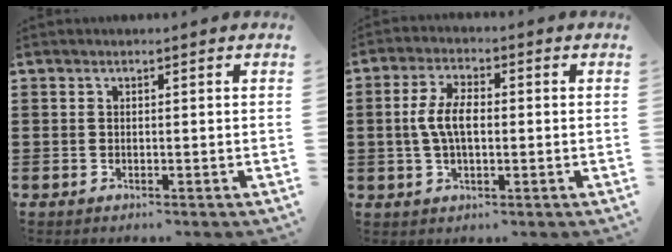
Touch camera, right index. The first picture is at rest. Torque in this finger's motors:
{"motor_torque": [0.26, -0.04, 0.36, 0.17]}